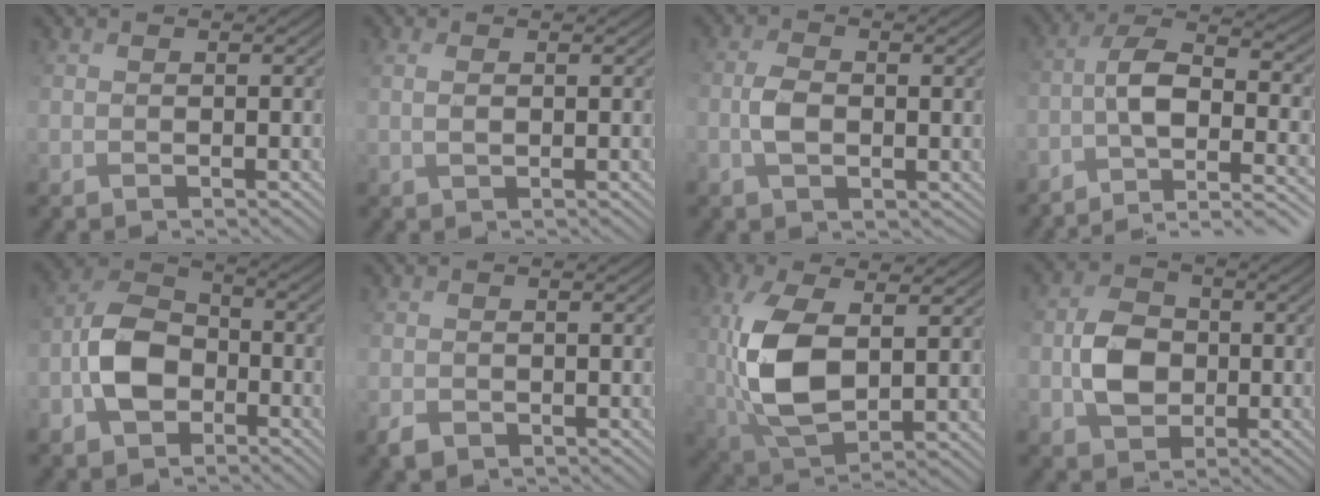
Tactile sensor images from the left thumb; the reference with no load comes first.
{"total": 1.5, "force": [0.3, 0.5, 1.4], "torque": [-0.034, 0.002, 0.007]}
{"total": 3.7, "force": [-0.6, 2.3, 2.9], "torque": [-0.064, -0.001, -0.014]}
{"total": 10.4, "force": [-4.8, 3.5, 8.5], "torque": [-0.149, 0.004, -0.086]}
{"total": 8.3, "force": [-3.1, 5.6, 5.3], "torque": [-0.114, 0.006, -0.076]}
{"total": 1.4, "force": [-0.8, 1.0, 0.6], "torque": [-0.014, -0.007, -0.017]}
{"total": 11.8, "force": [1.3, 5.5, 10.4], "torque": [-0.242, -0.010, 0.030]}
{"total": 5.9, "force": [-1.0, 4.7, 3.5], "torque": [-0.073, -0.001, -0.022]}